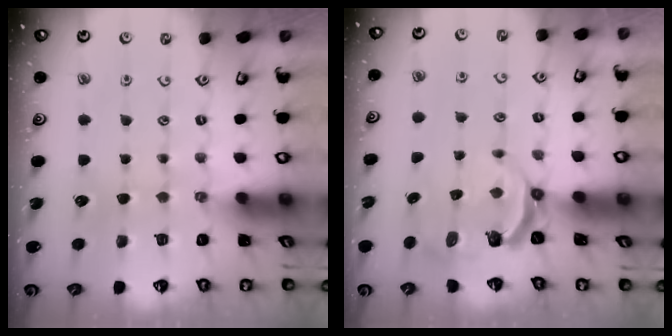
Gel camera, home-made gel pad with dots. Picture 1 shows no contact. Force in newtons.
{"total": 4.6, "press": 3.5, "slide": 3.0}